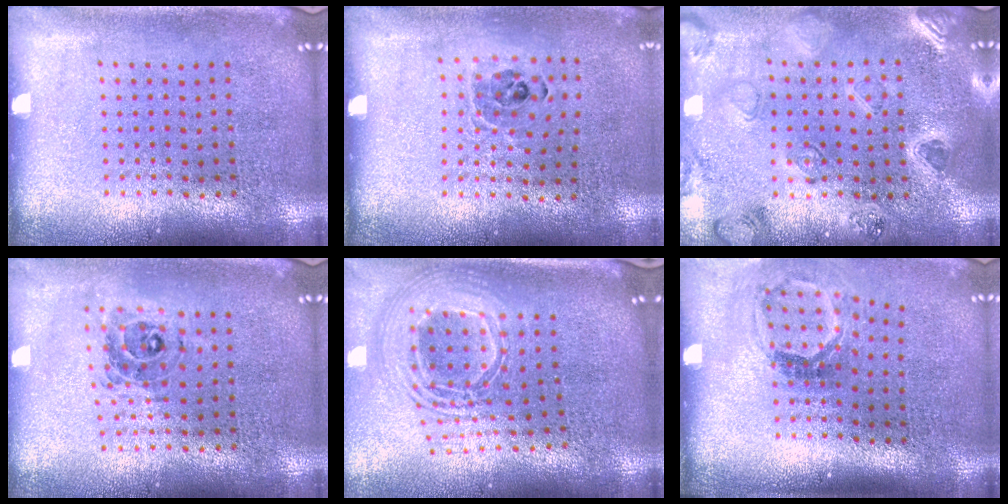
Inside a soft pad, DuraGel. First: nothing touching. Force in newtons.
{"total": 0.9, "press": 0.8, "slide": 0.3}
{"total": 0.7, "press": 0.7, "slide": 0.3}
{"total": 0.7, "press": 0.7, "slide": 0.0}
{"total": 2.5, "press": 1.8, "slide": 1.7}
{"total": 1.9, "press": 1.2, "slide": 1.4}